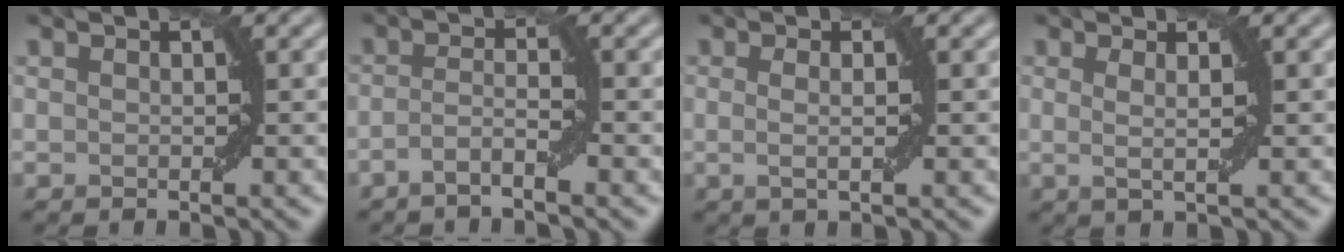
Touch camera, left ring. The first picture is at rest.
{"total": 2.0, "force": [-1.2, 0.1, 1.6], "torque": [-0.033, 0.006, -0.030]}
{"total": 1.6, "force": [0.1, 0.3, 1.5], "torque": [-0.028, 0.001, 0.000]}
{"total": 1.8, "force": [0.4, 0.4, 1.7], "torque": [-0.029, -0.002, 0.004]}